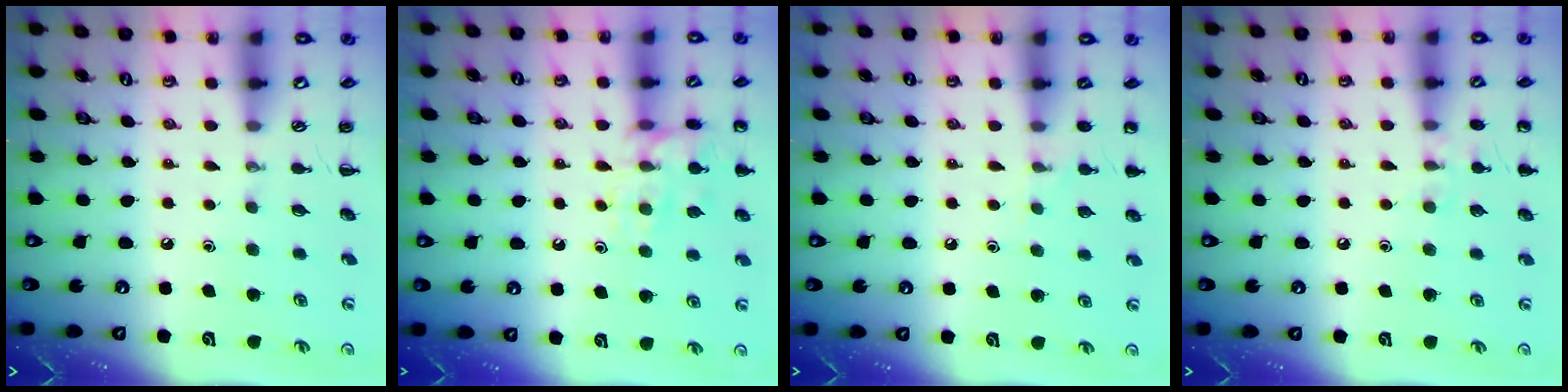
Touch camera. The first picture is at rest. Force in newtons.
{"total": 13.7, "press": 13.7, "slide": 0.8}
{"total": 5.5, "press": 5.2, "slide": 1.9}
{"total": 6.6, "press": 6.3, "slide": 1.9}